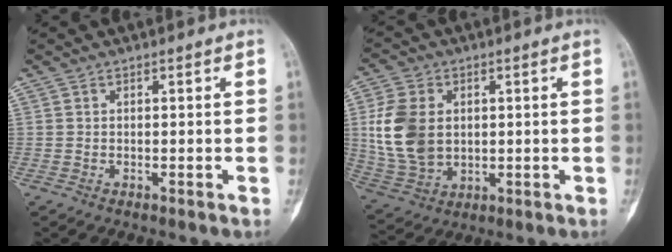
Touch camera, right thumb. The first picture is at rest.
{"total": 12.8, "force": [1.6, 9.1, 8.8], "torque": [-0.172, -0.006, 0.042]}